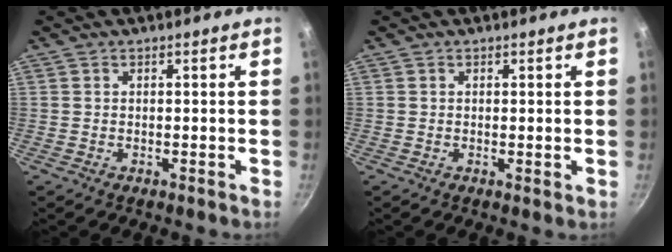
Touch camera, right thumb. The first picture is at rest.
{"total": 0.7, "force": [0.2, 0.2, 0.6], "torque": [-0.010, -0.004, 0.000]}